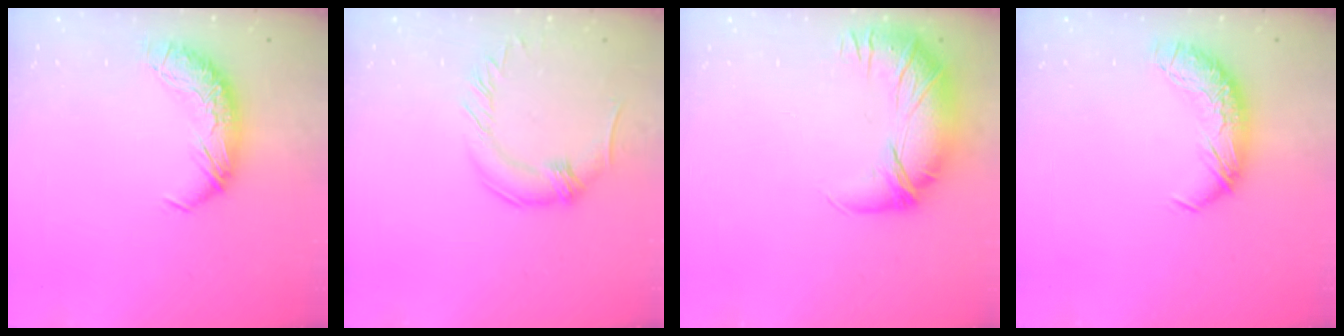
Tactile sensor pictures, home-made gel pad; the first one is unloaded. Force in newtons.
{"total": 0.0}
{"total": 2.7, "press": 1.3, "slide": 2.3}
{"total": 0.0}